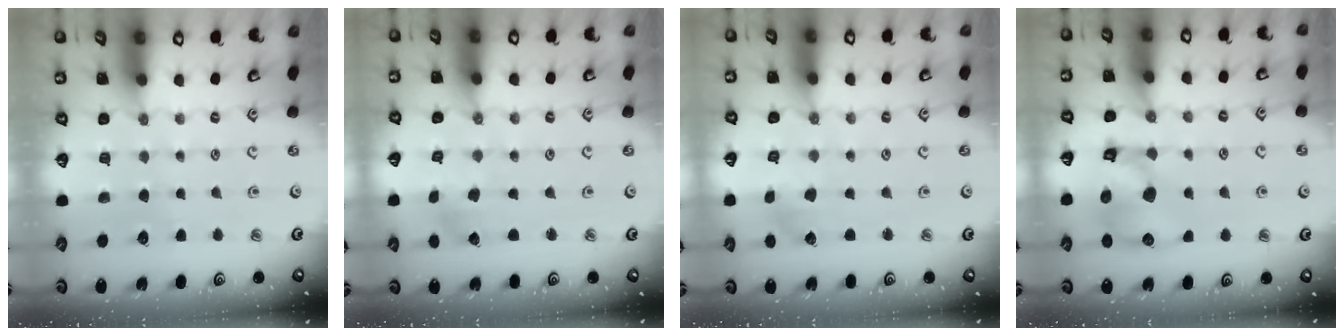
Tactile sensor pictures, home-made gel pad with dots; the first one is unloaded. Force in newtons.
{"total": 0.0}
{"total": 1.4, "press": 1.3, "slide": 0.3}
{"total": 10.9, "press": 10.8, "slide": 1.5}